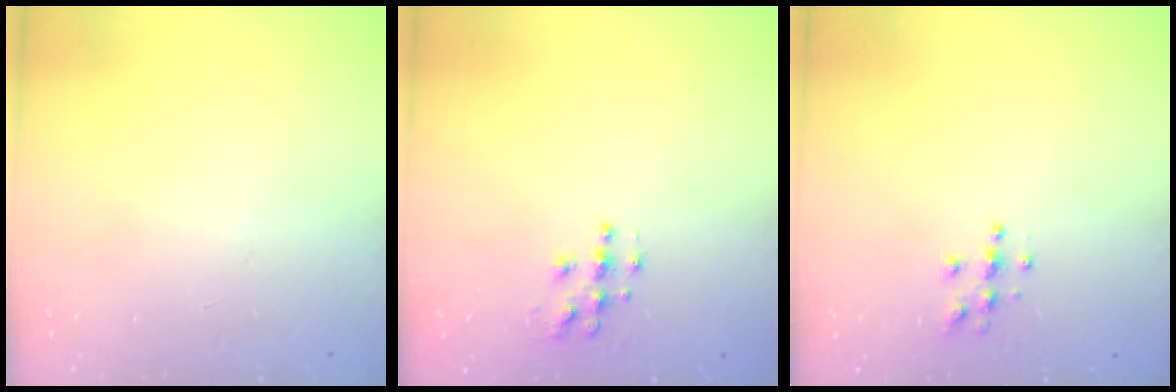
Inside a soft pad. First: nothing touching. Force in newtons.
{"total": 5.9, "press": 5.9, "slide": 0.2}
{"total": 4.0, "press": 3.9, "slide": 0.4}